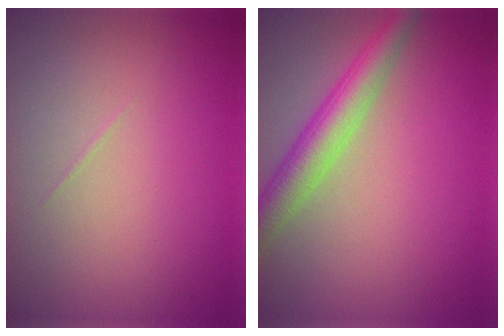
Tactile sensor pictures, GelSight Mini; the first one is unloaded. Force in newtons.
{"total": 4.5, "press": 4.5, "slide": 0.2}